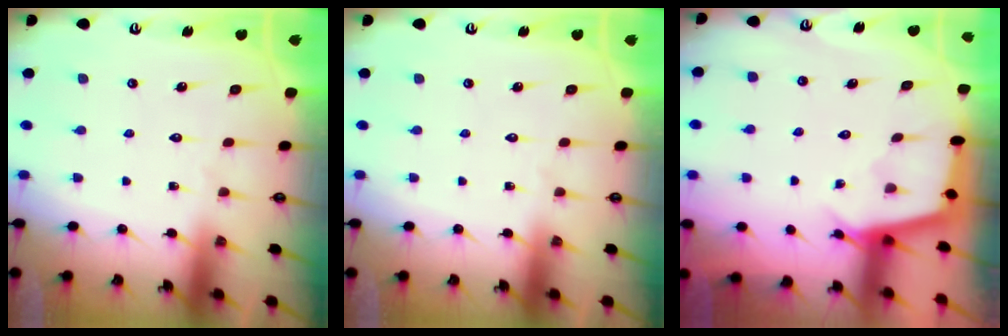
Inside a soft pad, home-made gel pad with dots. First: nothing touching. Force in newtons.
{"total": 0.0}
{"total": 2.9, "press": 2.9, "slide": 0.3}